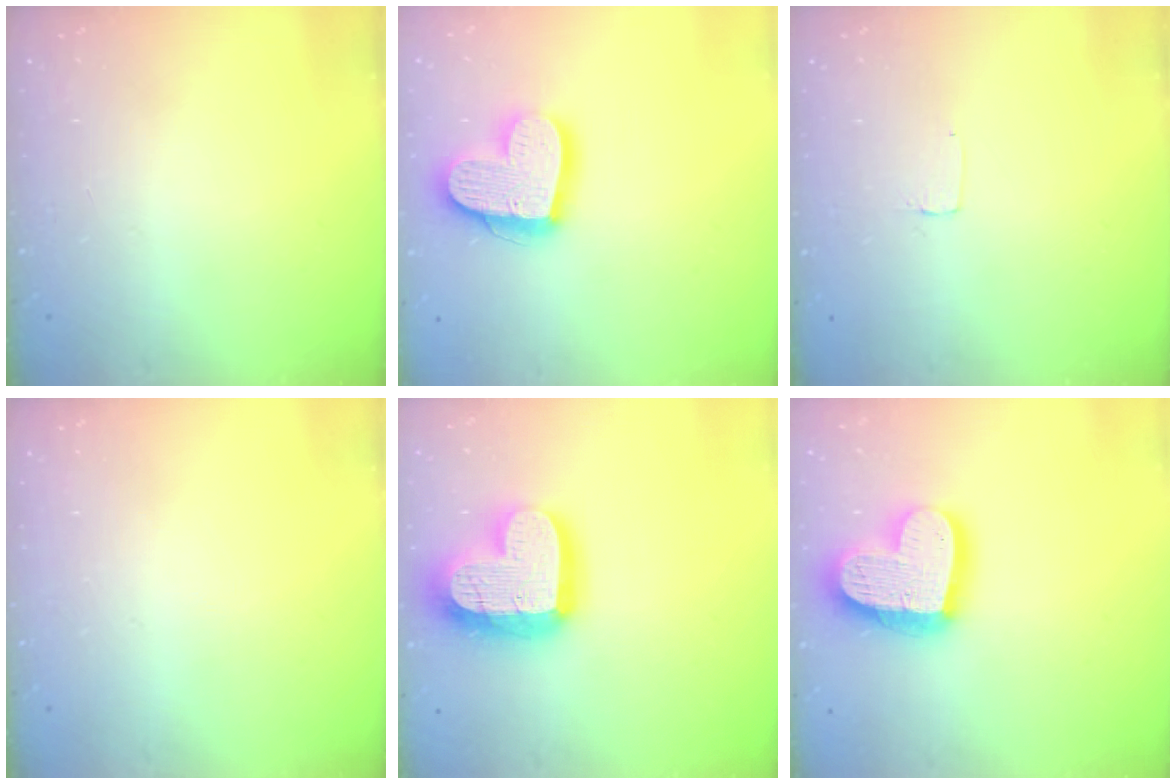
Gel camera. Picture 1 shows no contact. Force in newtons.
{"total": 17.7, "press": 17.7, "slide": 1.5}
{"total": 2.6, "press": 2.6, "slide": 0.2}
{"total": 0.0}
{"total": 20.3, "press": 20.3, "slide": 1.8}
{"total": 19.9, "press": 19.9, "slide": 1.6}